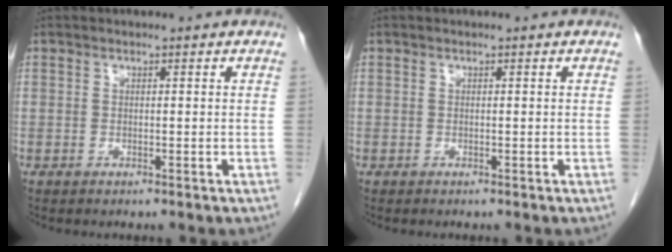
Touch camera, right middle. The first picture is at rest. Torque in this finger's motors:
{"motor_torque": [0.24, -0.10, 0.06, 0.01]}